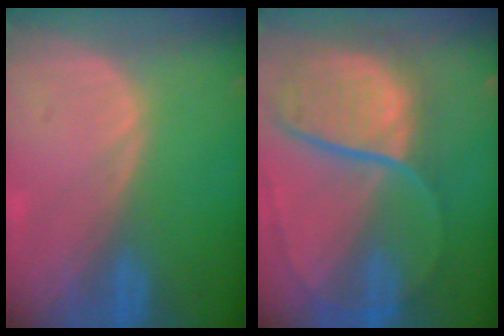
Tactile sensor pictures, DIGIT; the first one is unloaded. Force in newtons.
{"total": 11.4, "press": 9.4, "slide": 6.4}